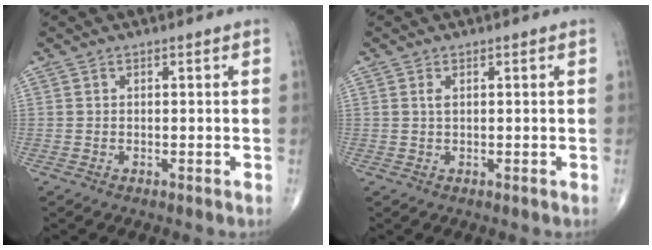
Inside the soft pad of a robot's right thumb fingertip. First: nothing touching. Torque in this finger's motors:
{"motor_torque": [0.06, 0.20, -0.01, -0.15, 0.00]}